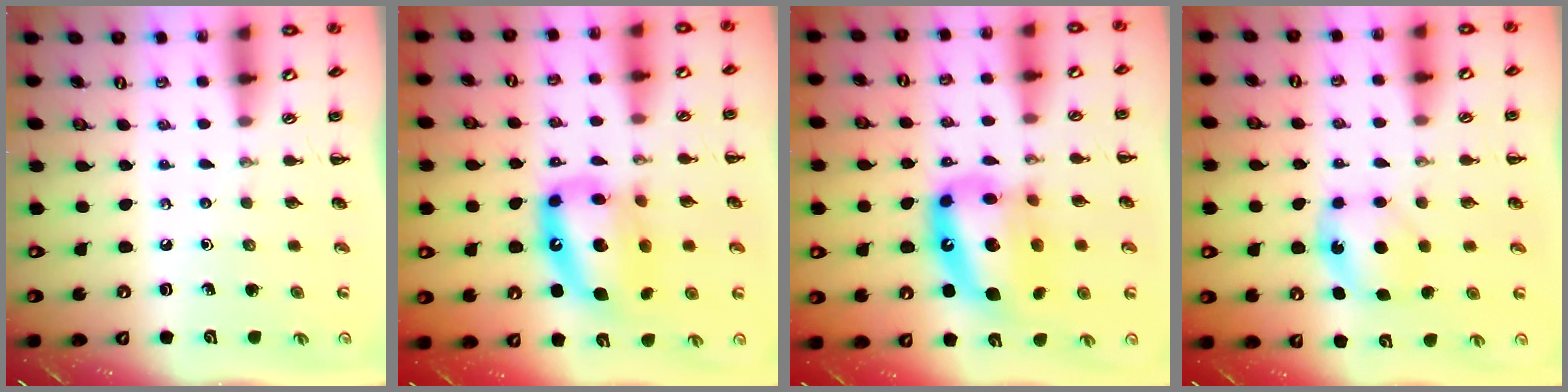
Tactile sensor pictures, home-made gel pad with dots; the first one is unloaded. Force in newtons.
{"total": 15.6, "press": 15.1, "slide": 3.9}
{"total": 16.8, "press": 16.3, "slide": 4.2}
{"total": 6.3, "press": 6.1, "slide": 1.2}